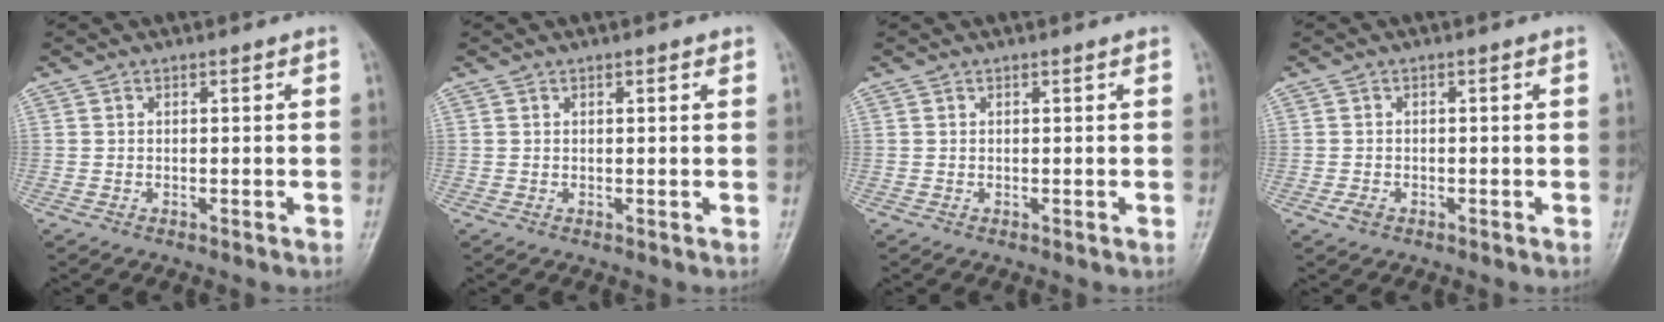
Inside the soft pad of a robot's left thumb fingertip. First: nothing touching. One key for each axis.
{"total": 0.7, "fx": 0.4, "fy": 0.3, "fz": 0.5, "tx": -0.007, "ty": 0.000, "tz": 0.003}
{"total": 0.0}
{"total": 1.6, "fx": -0.9, "fy": 1.1, "fz": 0.6, "tx": -0.014, "ty": 0.002, "tz": -0.017}